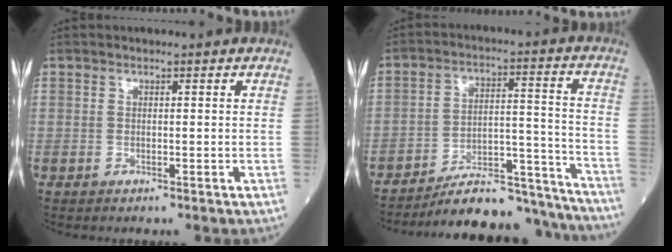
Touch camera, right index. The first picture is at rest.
{"total": 17.8, "force": [-17.1, 2.4, 4.3], "torque": [-0.062, 0.033, -0.254]}